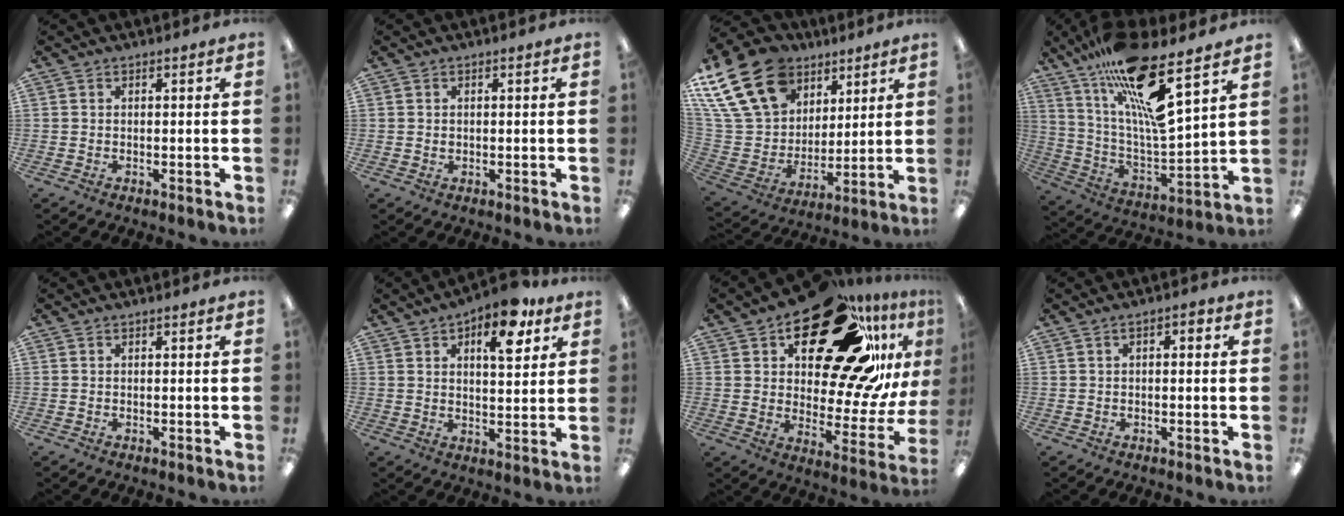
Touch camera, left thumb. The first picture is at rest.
{"total": 0.9, "force": [0.2, 0.8, 0.2], "torque": [-0.005, 0.004, 0.003]}
{"total": 25.1, "force": [13.5, 17.3, 12.1], "torque": [-0.256, -0.053, 0.263]}
{"total": 20.6, "force": [13.8, 4.1, 14.8], "torque": [-0.267, -0.089, 0.224]}
{"total": 0.0}
{"total": 12.2, "force": [6.8, 6.0, 8.1], "torque": [-0.097, -0.028, 0.111]}
{"total": 28.6, "force": [17.5, 12.6, 18.8], "torque": [-0.256, -0.112, 0.292]}
{"total": 1.8, "force": [-0.1, 1.1, 1.5], "torque": [-0.026, 0.008, -0.003]}